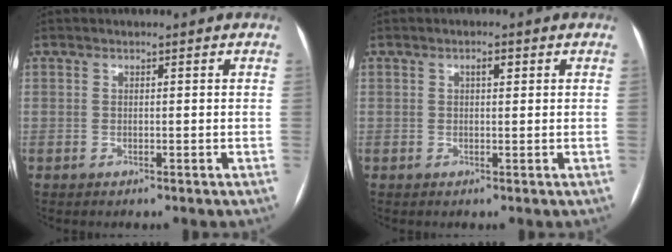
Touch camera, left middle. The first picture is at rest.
{"total": 1.4, "force": [0.5, 0.5, 1.2], "torque": [-0.018, 0.003, 0.007]}